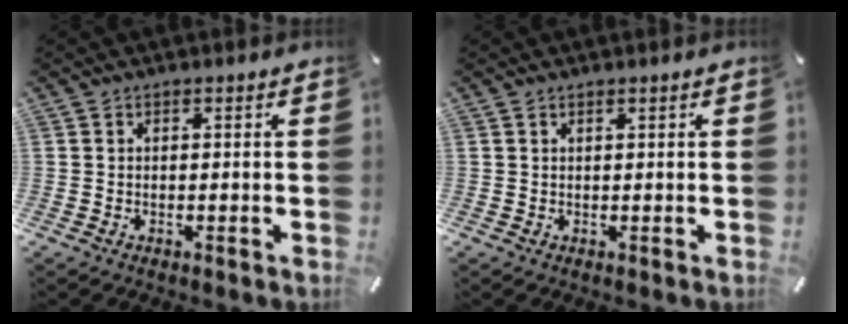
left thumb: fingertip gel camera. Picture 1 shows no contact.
{"total": 0.5, "force": [0.3, 0.0, 0.4], "torque": [-0.007, -0.001, 0.006]}